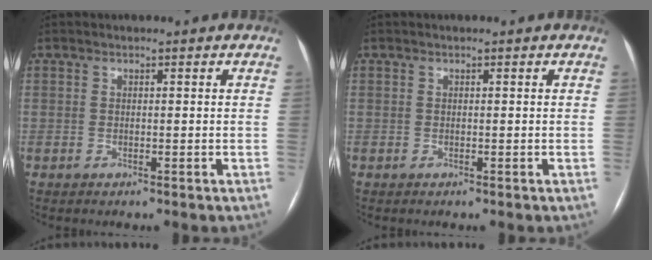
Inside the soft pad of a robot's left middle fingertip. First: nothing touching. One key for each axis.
{"total": 0.0}